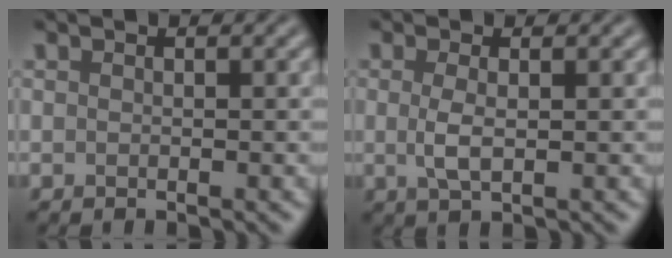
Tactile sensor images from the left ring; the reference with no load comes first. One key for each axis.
{"total": 2.0, "fx": 0.1, "fy": 0.6, "fz": 1.9, "tx": -0.043, "ty": -0.001, "tz": 0.001}